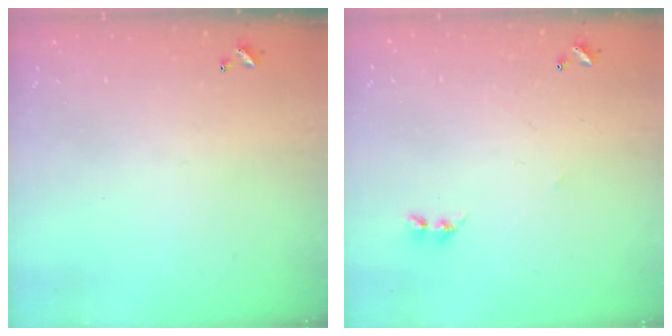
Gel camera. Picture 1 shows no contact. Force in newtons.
{"total": 2.8, "press": 2.7, "slide": 0.4}